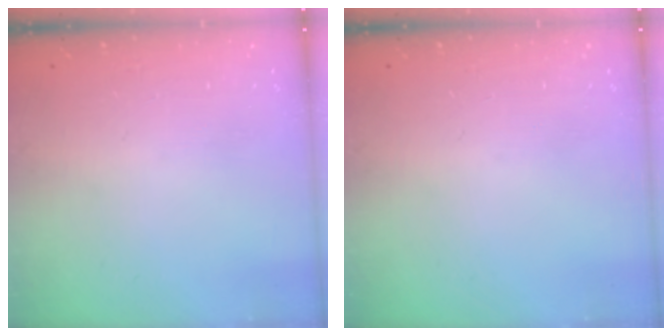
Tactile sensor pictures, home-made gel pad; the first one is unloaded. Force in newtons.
{"total": 0.0}